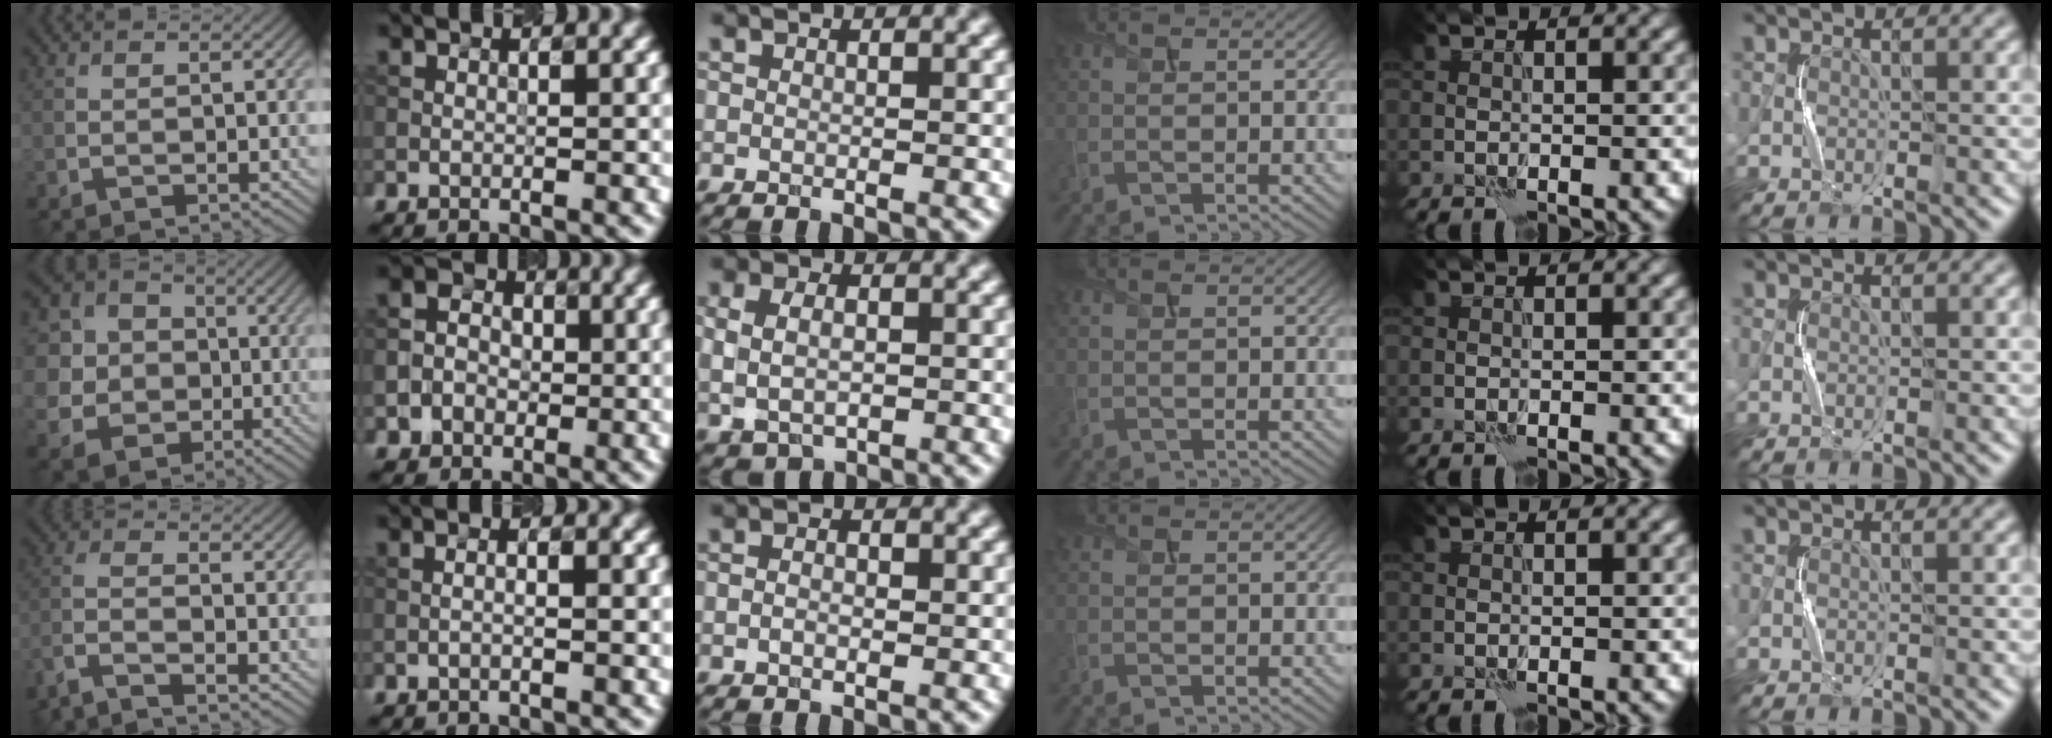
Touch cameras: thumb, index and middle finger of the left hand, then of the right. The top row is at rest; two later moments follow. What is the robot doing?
{"motion": "squeeze", "object": "sponge"}